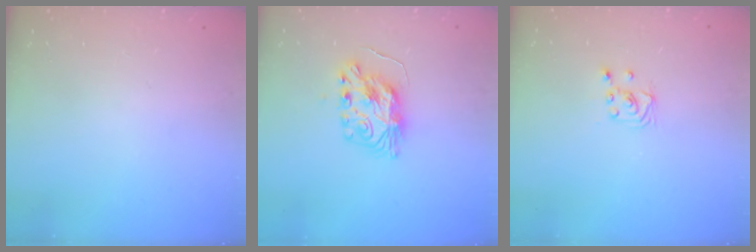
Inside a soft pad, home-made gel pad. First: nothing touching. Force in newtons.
{"total": 9.4, "press": 9.4, "slide": 0.9}
{"total": 2.0, "press": 2.0, "slide": 0.2}